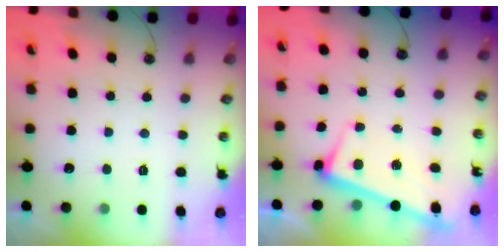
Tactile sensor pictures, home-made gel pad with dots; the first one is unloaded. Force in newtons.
{"total": 2.8, "press": 2.7, "slide": 0.4}